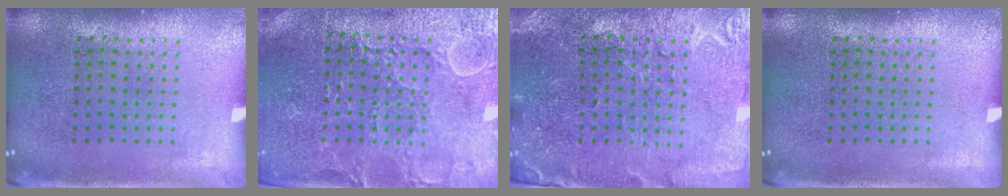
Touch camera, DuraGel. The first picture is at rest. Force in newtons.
{"total": 3.4, "press": 3.4, "slide": 0.7}
{"total": 1.0, "press": 1.0, "slide": 0.2}
{"total": 0.0}